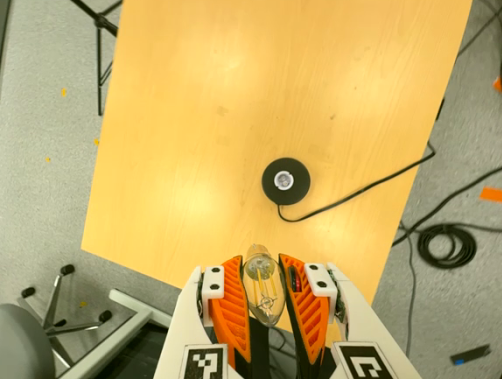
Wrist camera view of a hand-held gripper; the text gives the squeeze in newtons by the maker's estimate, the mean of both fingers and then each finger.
{"total": 21.1, "left": 22.8, "right": 19.3}